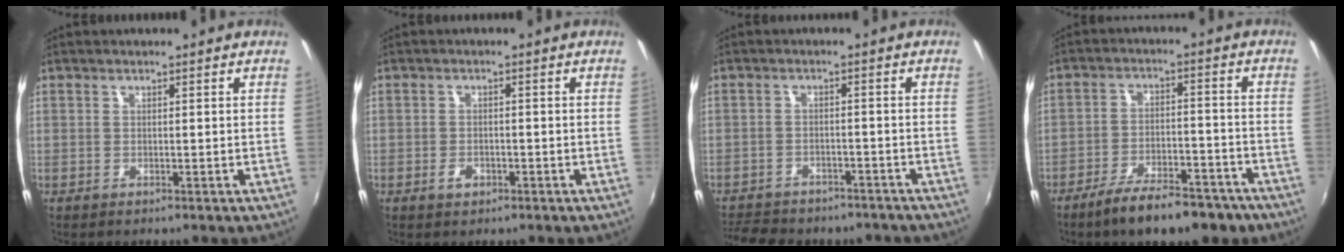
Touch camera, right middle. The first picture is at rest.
{"total": 1.6, "force": [-0.7, 1.1, 1.0], "torque": [-0.019, -0.001, -0.014]}
{"total": 12.4, "force": [-10.4, 4.8, 4.8], "torque": [-0.119, -0.011, -0.148]}
{"total": 12.7, "force": [-9.6, 4.1, 7.3], "torque": [-0.134, -0.002, -0.144]}